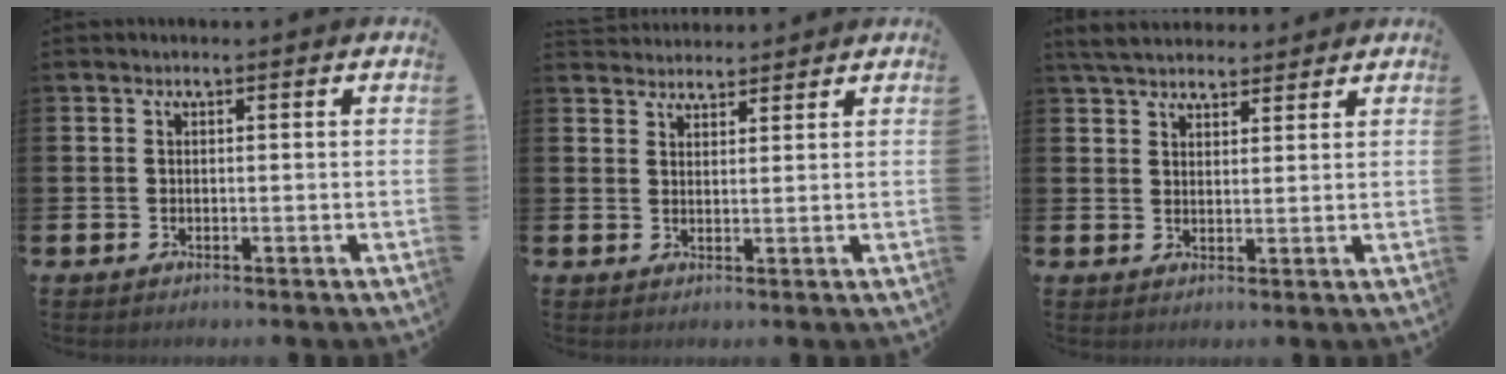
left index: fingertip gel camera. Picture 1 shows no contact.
{"total": 3.0, "force": [2.9, 0.5, -0.3], "torque": [0.001, -0.013, 0.054]}
{"total": 4.7, "force": [4.5, 1.3, 1.0], "torque": [-0.039, -0.012, 0.084]}